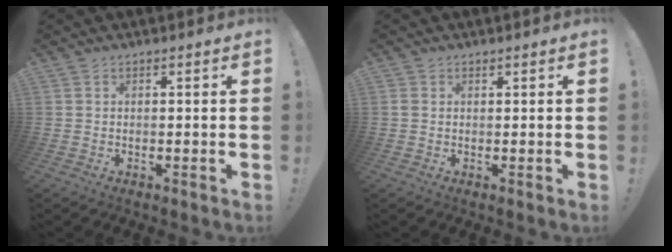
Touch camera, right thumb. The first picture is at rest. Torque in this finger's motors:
{"motor_torque": [0.00, -0.01, 0.10, -0.08, 0.00]}